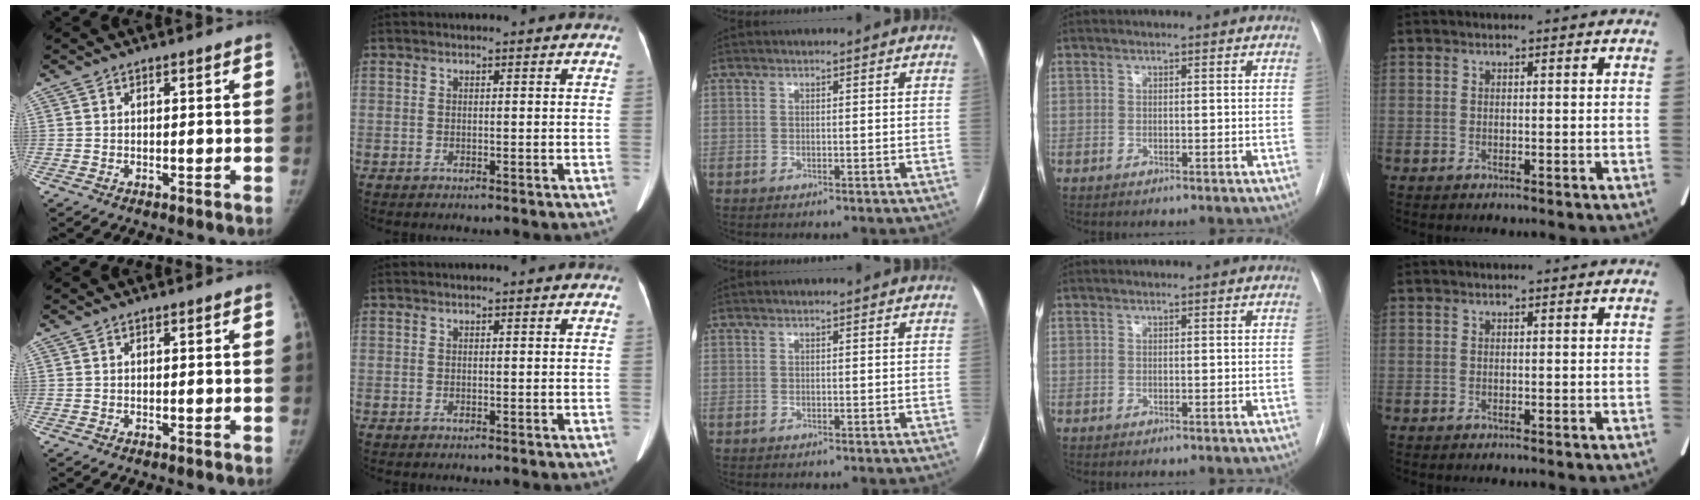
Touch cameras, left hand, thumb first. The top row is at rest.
{}